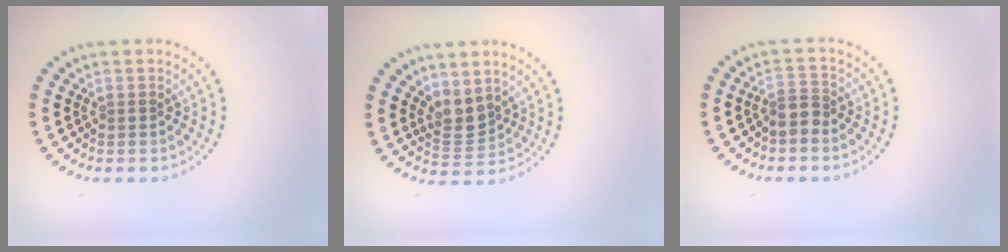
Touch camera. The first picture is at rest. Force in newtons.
{"total": 2.7, "press": 2.2, "slide": 1.5}
{"total": 2.1, "press": 1.7, "slide": 1.3}